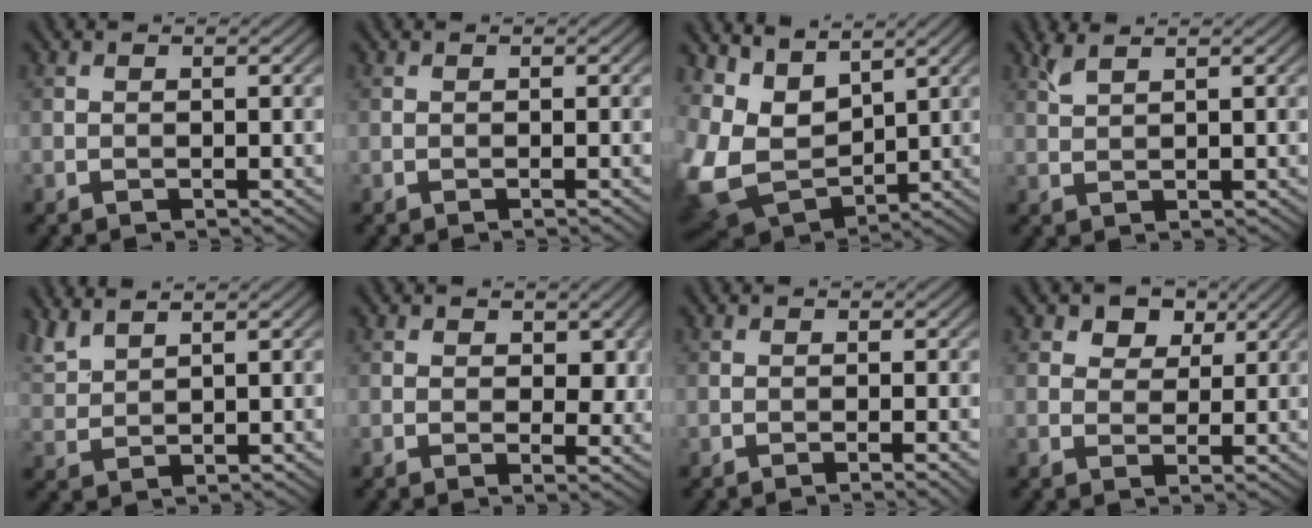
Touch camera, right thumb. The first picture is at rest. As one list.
[{"total": 0.0}, {"total": 9.2, "force": [4.7, 5.6, 5.6], "torque": [-0.169, 0.002, 0.093]}, {"total": 1.9, "force": [1.5, 0.3, 1.2], "torque": [-0.036, 0.007, 0.037]}, {"total": 3.9, "force": [3.4, 0.8, 1.8], "torque": [-0.054, 0.010, 0.079]}, {"total": 3.8, "force": [1.2, 2.4, 2.6], "torque": [-0.042, -0.007, 0.018]}, {"total": 0.9, "force": [-0.3, 0.1, 0.8], "torque": [-0.014, -0.002, -0.008]}, {"total": 5.1, "force": [3.0, 3.4, 2.4], "torque": [-0.044, -0.009, 0.054]}]